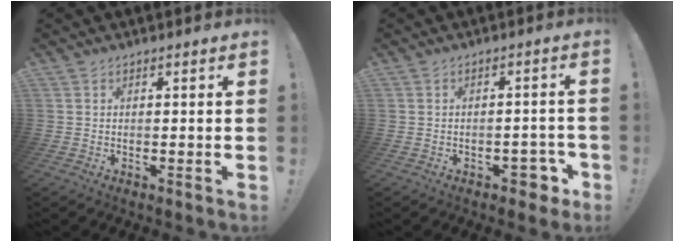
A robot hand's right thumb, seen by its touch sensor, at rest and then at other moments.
{"total": 5.7, "force": [-2.8, 3.6, 3.5], "torque": [-0.034, 0.019, -0.045]}